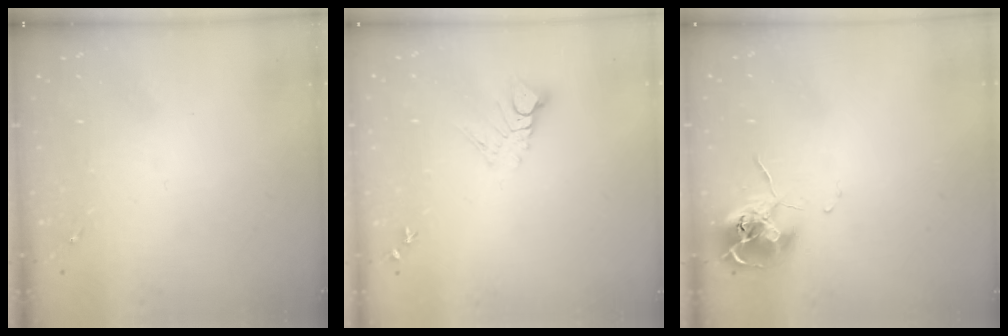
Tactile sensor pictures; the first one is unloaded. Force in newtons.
{"total": 7.4, "press": 7.3, "slide": 0.9}
{"total": 10.4, "press": 10.4, "slide": 0.9}